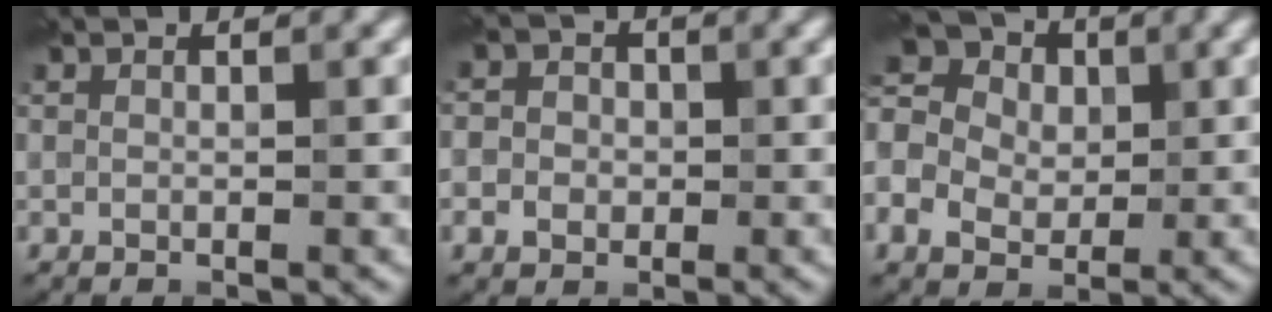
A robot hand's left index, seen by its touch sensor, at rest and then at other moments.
{"total": 3.5, "force": [-0.2, 3.2, 1.5], "torque": [-0.003, 0.005, -0.024]}
{"total": 8.8, "force": [0.4, 7.3, 5.0], "torque": [-0.116, 0.023, -0.019]}